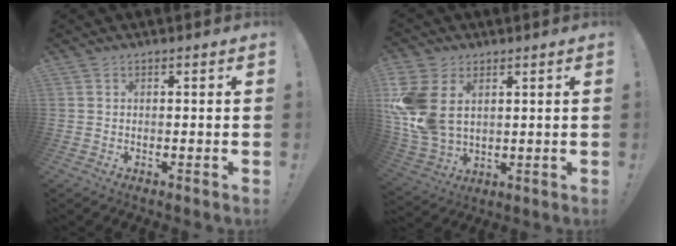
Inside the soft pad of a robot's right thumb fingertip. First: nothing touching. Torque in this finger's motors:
{"motor_torque": [1.76, 1.77, 0.95, 0.15, 0.19]}